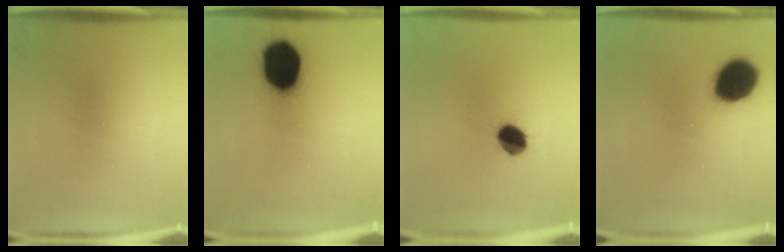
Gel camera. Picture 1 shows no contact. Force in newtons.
{"total": 18.9}
{"total": 7.5}
{"total": 14.3}